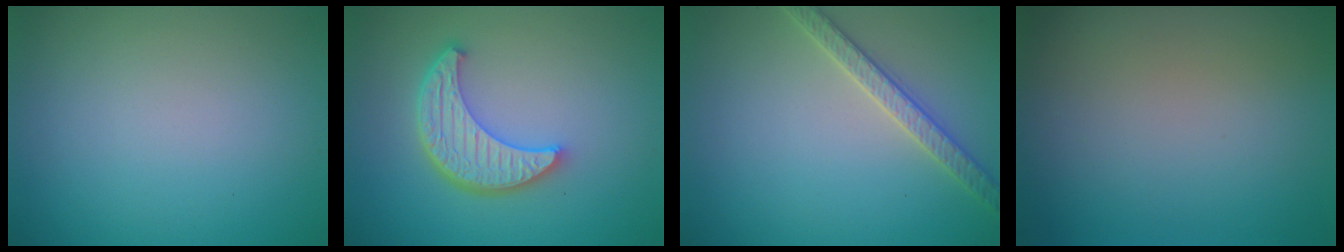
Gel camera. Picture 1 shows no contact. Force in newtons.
{"total": 5.5, "press": 4.2, "slide": 3.5}
{"total": 2.7, "press": 2.7, "slide": 0.3}
{"total": 0.0}